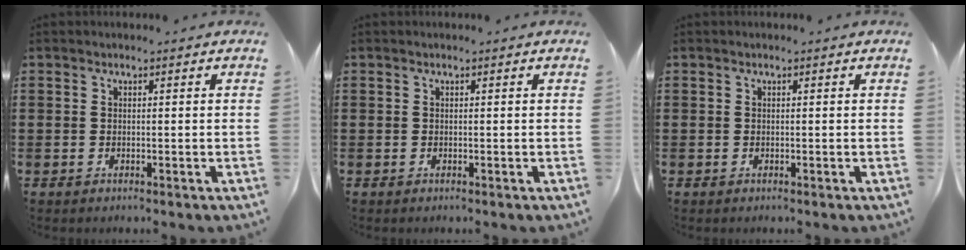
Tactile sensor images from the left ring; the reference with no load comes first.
{"total": 0.0}
{"total": 0.0}